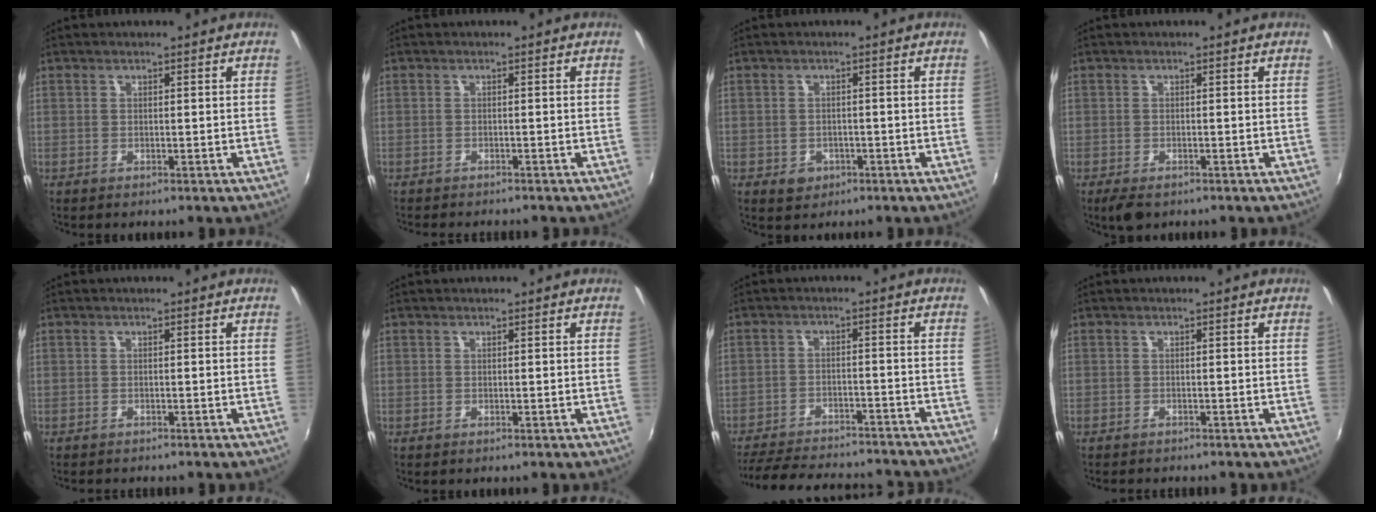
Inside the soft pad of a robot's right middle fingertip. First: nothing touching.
{"total": 2.6, "force": [-2.5, 0.5, 0.7], "torque": [-0.024, -0.014, -0.042]}
{"total": 3.1, "force": [-1.3, 2.6, 1.0], "torque": [-0.025, -0.001, -0.014]}
{"total": 3.7, "force": [-2.4, 1.7, 2.3], "torque": [-0.048, -0.016, -0.040]}
{"total": 1.2, "force": [-1.2, 0.3, 0.2], "torque": [-0.009, -0.007, -0.019]}
{"total": 0.0}
{"total": 24.0, "force": [-21.2, 5.9, 9.7], "torque": [-0.196, -0.012, -0.276]}
{"total": 1.8, "force": [-1.7, 0.3, 0.4], "torque": [-0.015, -0.011, -0.027]}